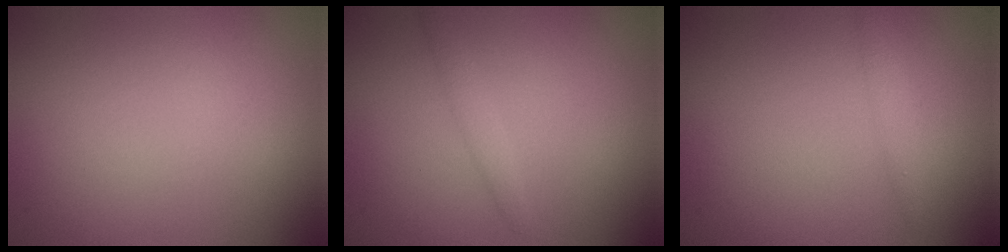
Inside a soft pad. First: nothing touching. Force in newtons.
{"total": 1.2, "press": 1.2, "slide": 0.1}
{"total": 1.2, "press": 1.2, "slide": 0.0}